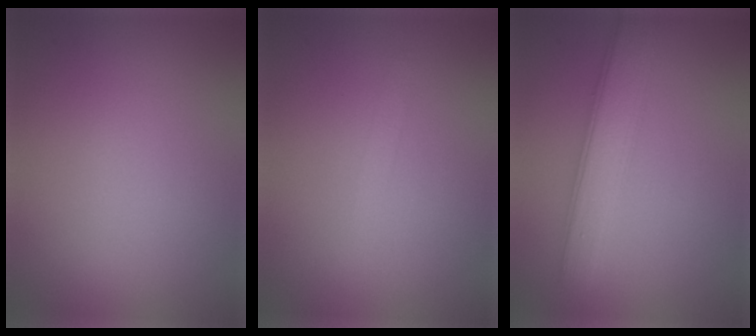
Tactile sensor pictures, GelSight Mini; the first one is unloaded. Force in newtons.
{"total": 0.8, "press": 0.8, "slide": 0.0}
{"total": 4.3, "press": 4.3, "slide": 0.1}